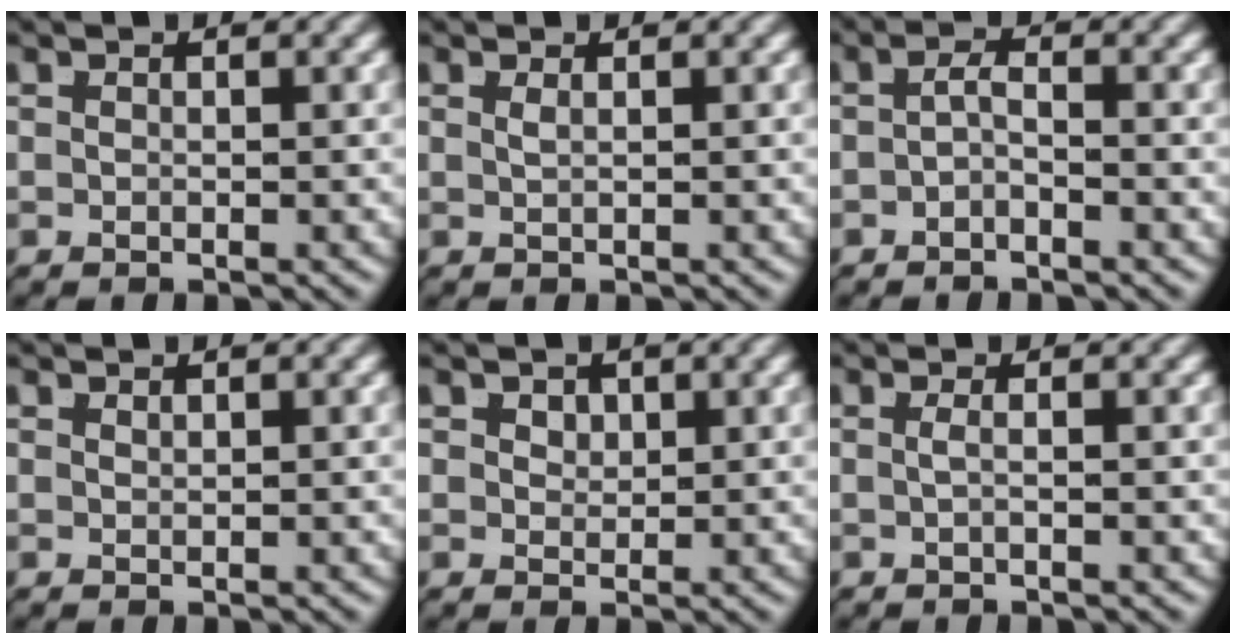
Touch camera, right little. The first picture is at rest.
{"total": 1.0, "force": [0.1, -0.9, 0.3], "torque": [-0.001, -0.005, 0.008]}
{"total": 1.2, "force": [-0.7, 0.1, 0.9], "torque": [-0.008, -0.004, -0.012]}
{"total": 0.8, "force": [0.4, -0.7, -0.1], "torque": [0.012, -0.002, 0.013]}
{"total": 1.4, "force": [1.1, 0.7, 0.5], "torque": [-0.004, -0.011, 0.030]}
{"total": 1.2, "force": [-0.5, -0.9, 0.5], "torque": [-0.012, -0.007, -0.004]}